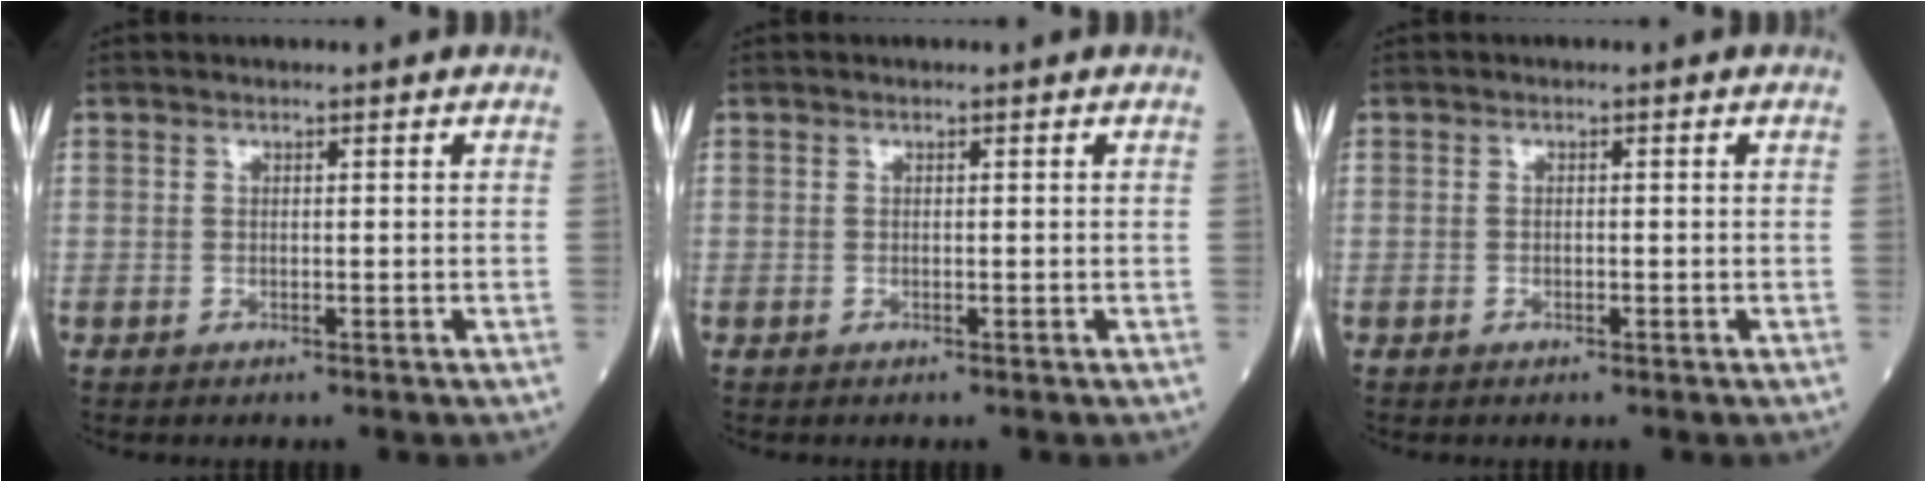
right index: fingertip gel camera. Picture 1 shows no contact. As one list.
[{"total": 0.0}, {"total": 0.7, "force": [-0.2, 0.3, 0.6], "torque": [-0.012, -0.001, -0.005]}]